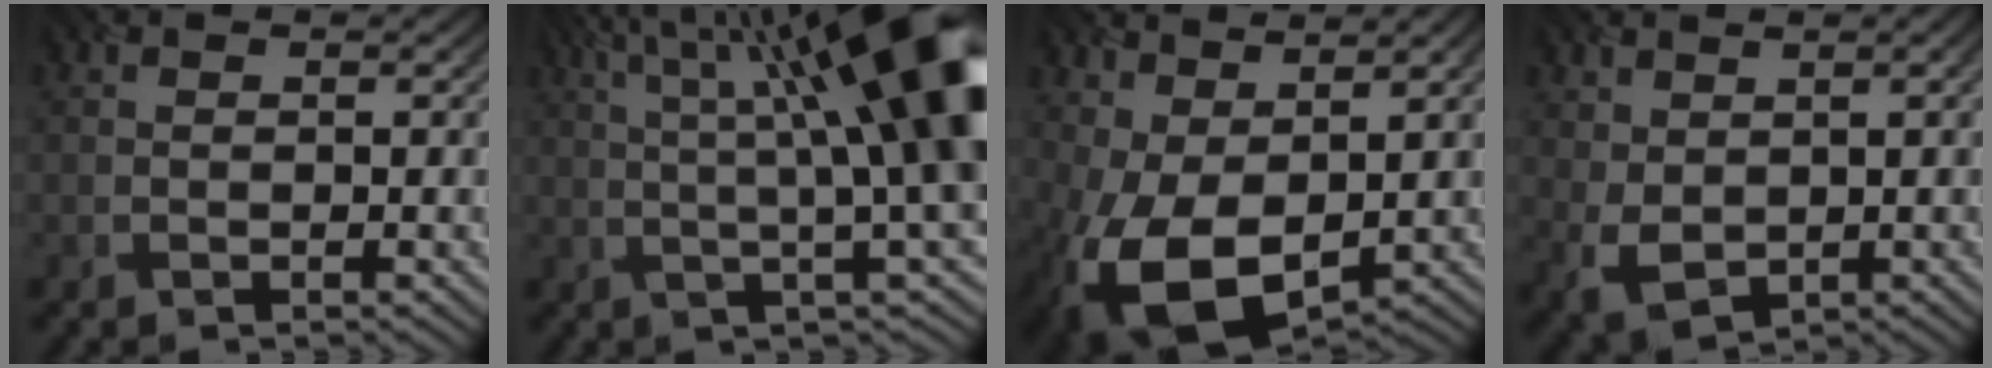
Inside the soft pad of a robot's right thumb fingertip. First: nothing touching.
{"total": 15.9, "force": [3.8, 3.6, 15.1], "torque": [-0.213, 0.034, 0.071]}
{"total": 10.1, "force": [-0.6, 5.8, 8.2], "torque": [-0.197, -0.018, -0.003]}
{"total": 3.4, "force": [1.0, 2.2, 2.4], "torque": [-0.068, -0.004, 0.025]}